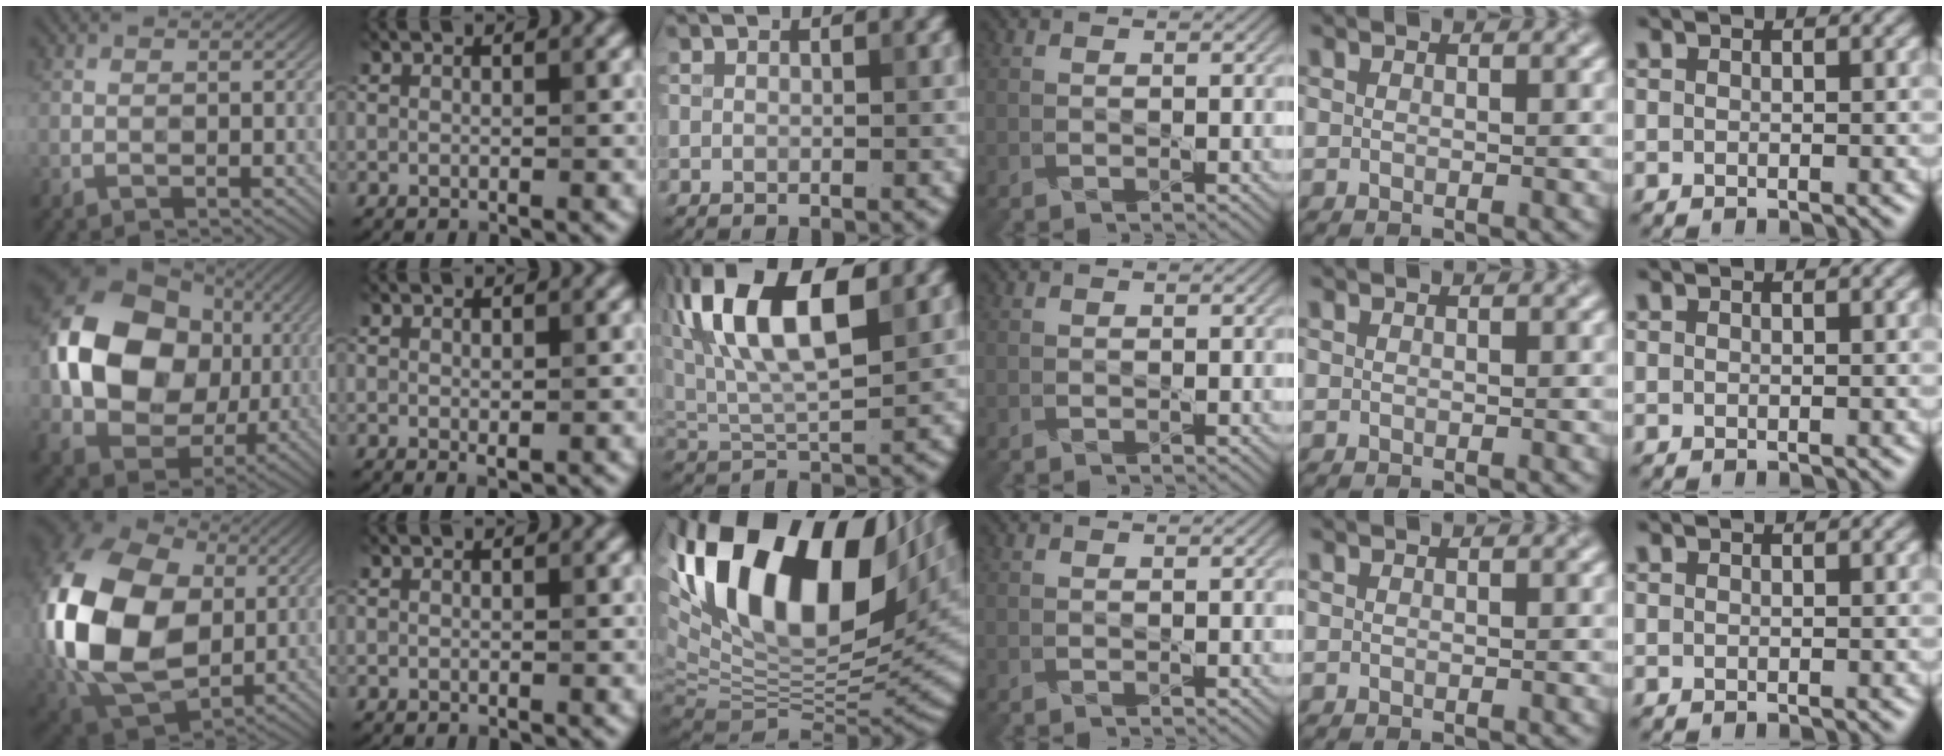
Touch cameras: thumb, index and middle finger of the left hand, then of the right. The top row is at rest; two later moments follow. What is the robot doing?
{"motion": "pour", "object": "watering can"}